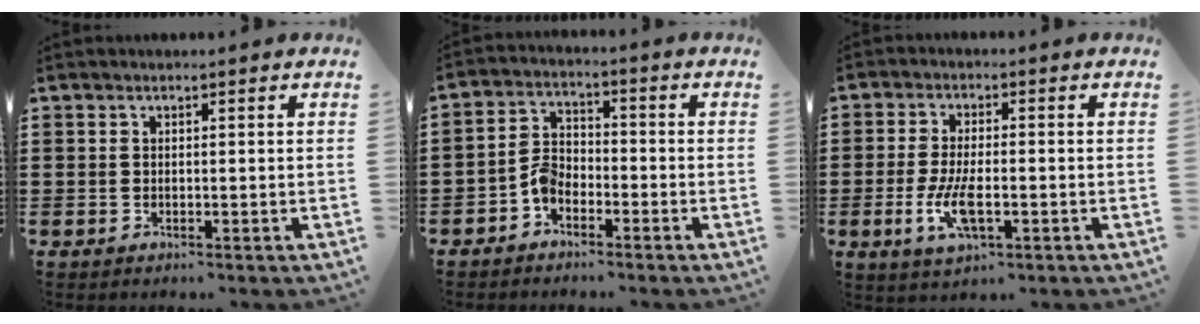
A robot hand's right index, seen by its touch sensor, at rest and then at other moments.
{"total": 4.2, "force": [-2.4, 2.6, 2.2], "torque": [-0.057, 0.009, -0.052]}
{"total": 6.5, "force": [-1.9, 2.5, 5.7], "torque": [-0.127, -0.010, -0.037]}